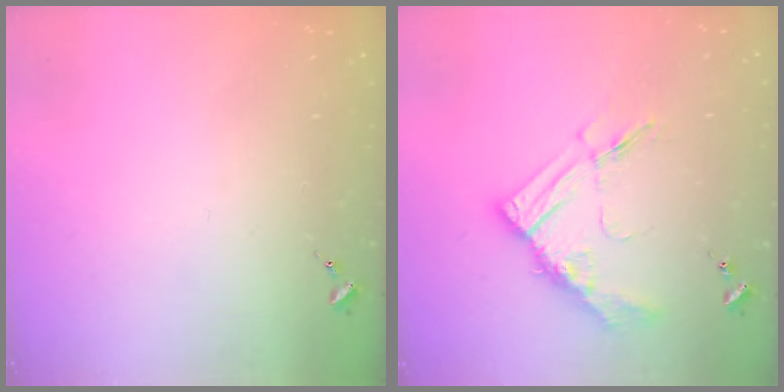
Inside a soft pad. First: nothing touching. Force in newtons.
{"total": 12.4, "press": 12.4, "slide": 0.9}